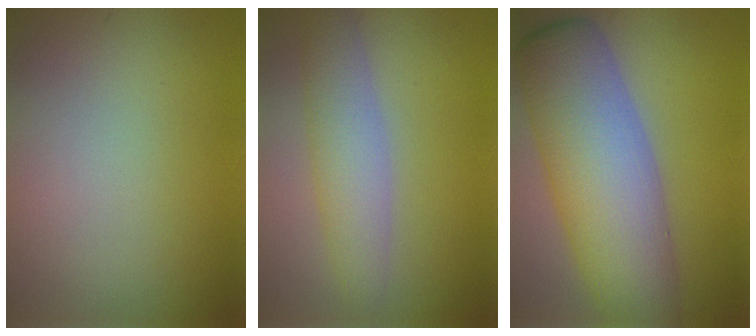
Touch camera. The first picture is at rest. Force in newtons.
{"total": 4.2, "press": 4.2, "slide": 0.3}
{"total": 11.0, "press": 11.0, "slide": 0.4}